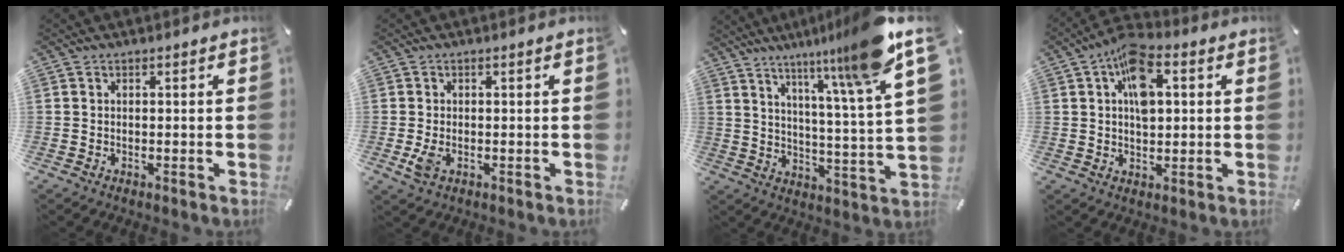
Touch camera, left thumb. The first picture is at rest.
{"total": 3.0, "force": [-0.8, 1.6, 2.4], "torque": [-0.059, -0.004, -0.016]}
{"total": 16.2, "force": [11.1, 1.2, 11.7], "torque": [-0.179, -0.073, 0.168]}
{"total": 9.9, "force": [2.6, 5.9, 7.5], "torque": [-0.113, 0.005, 0.047]}